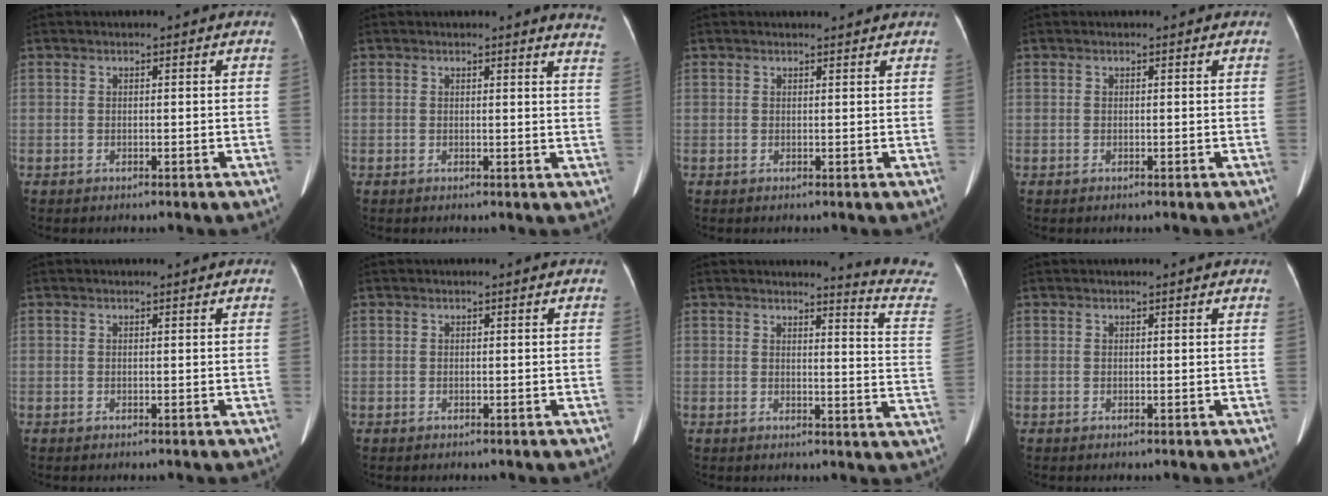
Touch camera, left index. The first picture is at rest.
{"total": 5.4, "force": [5.2, -0.3, 1.3], "torque": [-0.013, -0.037, 0.025]}
{"total": 2.9, "force": [2.8, 0.2, 0.6], "torque": [-0.012, 0.012, 0.032]}
{"total": 0.9, "force": [0.8, 0.2, 0.3], "torque": [-0.010, 0.006, 0.008]}
{"total": 0.9, "force": [0.9, 0.0, 0.3], "torque": [-0.007, 0.004, 0.014]}
{"total": 0.8, "force": [0.7, 0.0, 0.3], "torque": [-0.008, 0.011, 0.010]}
{"total": 10.3, "force": [10.0, -1.5, 1.8], "torque": [-0.023, -0.100, 0.091]}
{"total": 2.4, "force": [2.2, 0.2, 0.9], "torque": [-0.014, 0.017, 0.024]}